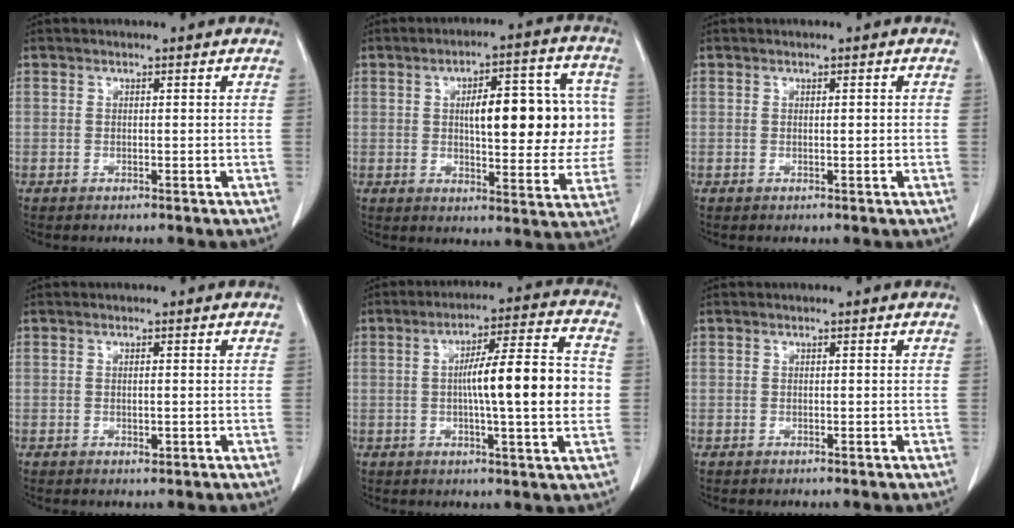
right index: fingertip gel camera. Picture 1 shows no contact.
{"total": 15.4, "force": [1.8, 5.2, 14.4], "torque": [-0.181, 0.032, 0.032]}
{"total": 0.7, "force": [0.0, 0.1, 0.6], "torque": [-0.012, 0.001, 0.003]}
{"total": 1.0, "force": [-0.1, 0.4, 0.9], "torque": [-0.015, -0.003, 0.001]}
{"total": 13.7, "force": [-0.3, 0.8, 13.7], "torque": [-0.207, 0.015, -0.009]}
{"total": 0.0}